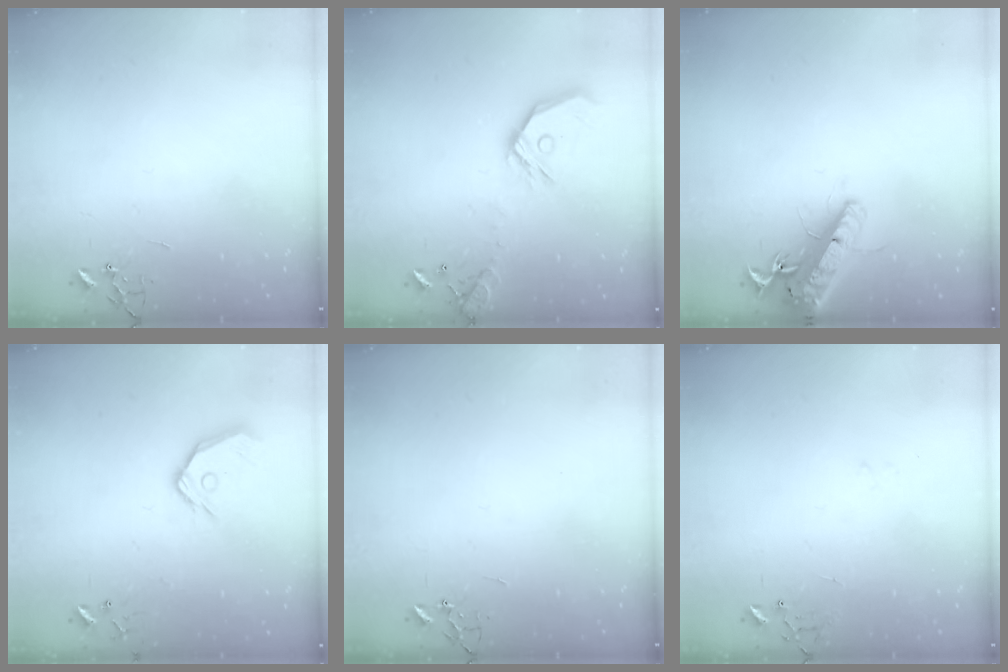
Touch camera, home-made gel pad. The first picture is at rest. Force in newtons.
{"total": 16.5, "press": 16.3, "slide": 2.4}
{"total": 17.1, "press": 16.8, "slide": 3.4}
{"total": 12.7, "press": 12.5, "slide": 2.0}
{"total": 0.0}
{"total": 8.0, "press": 8.0, "slide": 0.9}